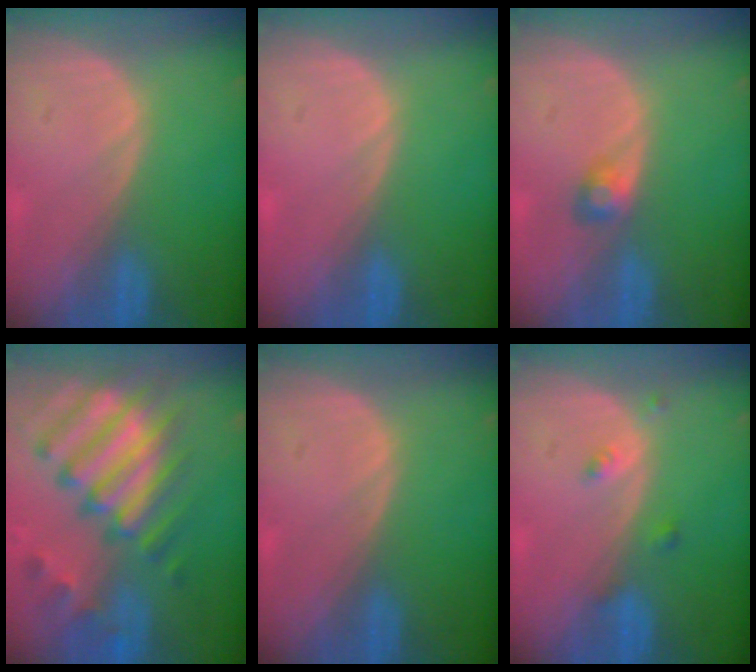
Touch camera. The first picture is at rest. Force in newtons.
{"total": 0.0}
{"total": 2.1, "press": 2.1, "slide": 0.2}
{"total": 12.4, "press": 10.7, "slide": 6.3}
{"total": 0.0}
{"total": 1.8, "press": 1.8, "slide": 0.1}